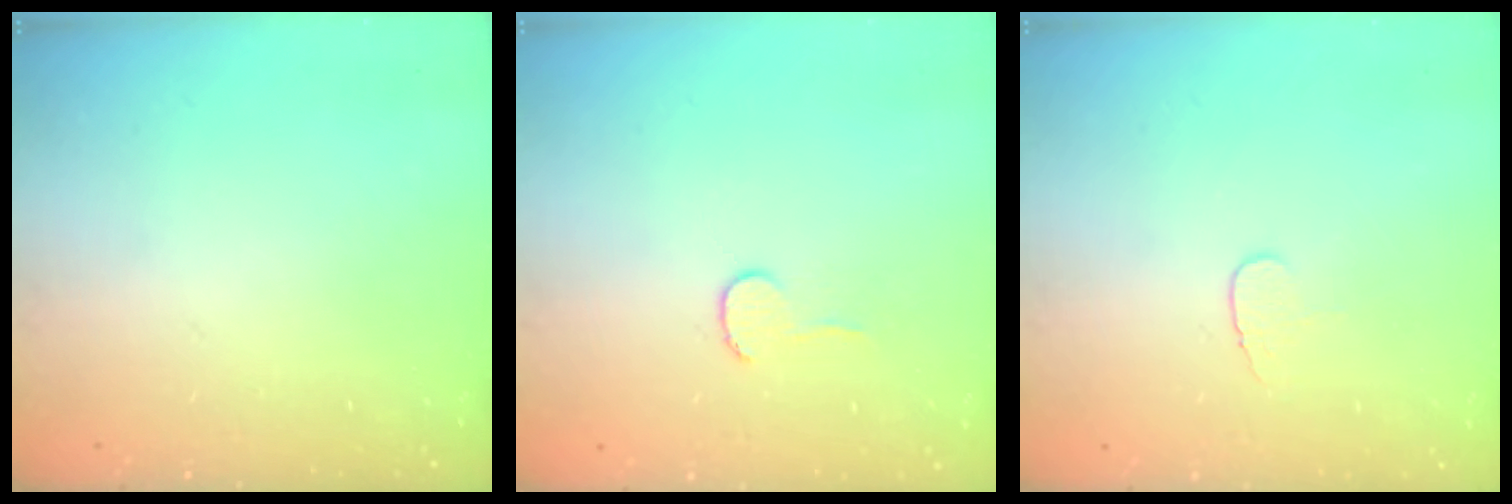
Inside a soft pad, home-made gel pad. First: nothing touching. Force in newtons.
{"total": 4.1, "press": 4.1, "slide": 0.4}
{"total": 3.8, "press": 3.8, "slide": 0.4}